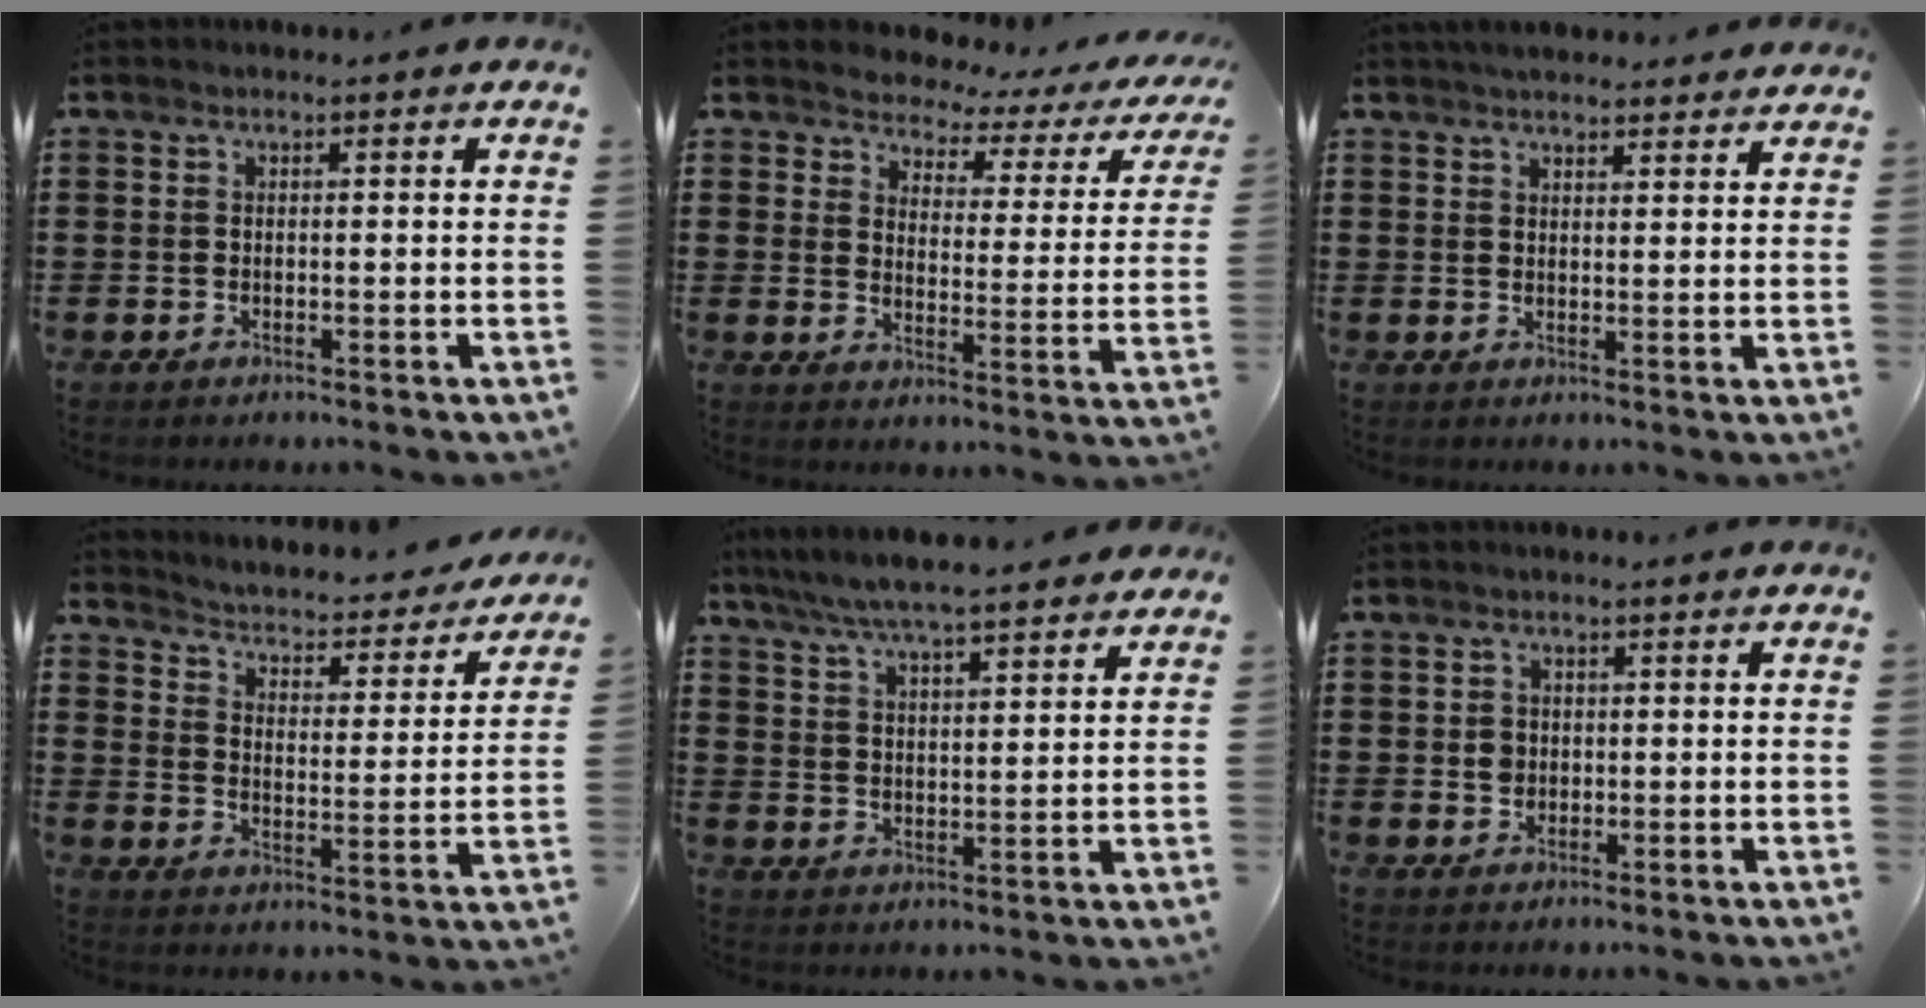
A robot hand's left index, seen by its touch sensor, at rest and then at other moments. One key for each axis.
{"total": 2.9, "fx": 2.7, "fy": 0.8, "fz": 0.4, "tx": -0.032, "ty": -0.025, "tz": 0.039}
{"total": 3.2, "fx": 3.1, "fy": 0.2, "fz": 0.5, "tx": -0.018, "ty": -0.006, "tz": 0.059}
{"total": 2.3, "fx": 2.3, "fy": 0.2, "fz": 0.4, "tx": -0.026, "ty": -0.029, "tz": 0.026}
{"total": 5.9, "fx": 5.4, "fy": 0.1, "fz": 2.2, "tx": -0.064, "ty": -0.024, "tz": 0.095}
{"total": 2.0, "fx": 0.1, "fy": 1.8, "fz": 0.9, "tx": -0.023, "ty": 0.008, "tz": 0.001}